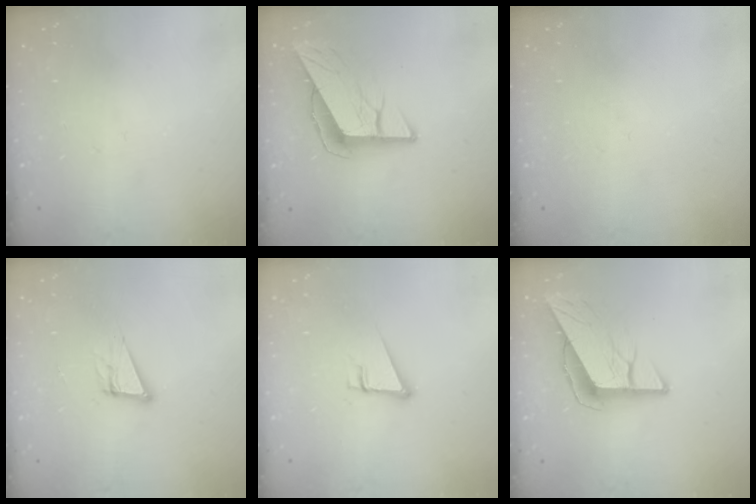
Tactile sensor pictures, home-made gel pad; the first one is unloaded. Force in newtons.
{"total": 10.2, "press": 10.2, "slide": 0.6}
{"total": 0.0}
{"total": 10.3, "press": 9.7, "slide": 3.3}
{"total": 6.8, "press": 6.3, "slide": 2.5}
{"total": 10.2, "press": 10.2, "slide": 0.6}